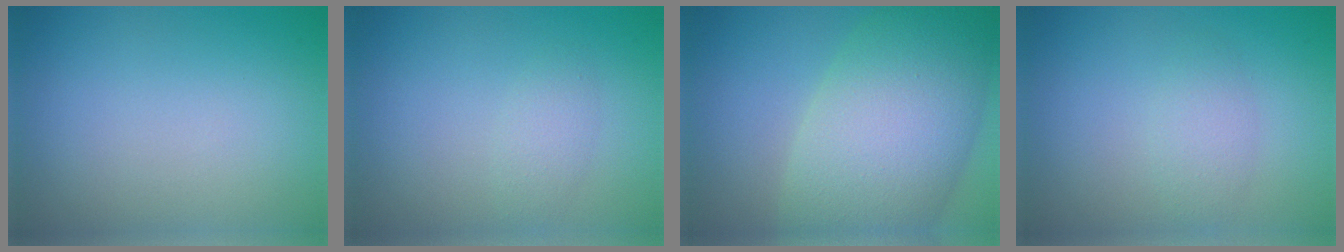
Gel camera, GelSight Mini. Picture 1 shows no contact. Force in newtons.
{"total": 1.4, "press": 1.4, "slide": 0.1}
{"total": 11.7, "press": 11.7, "slide": 0.4}
{"total": 1.8, "press": 1.8, "slide": 0.0}